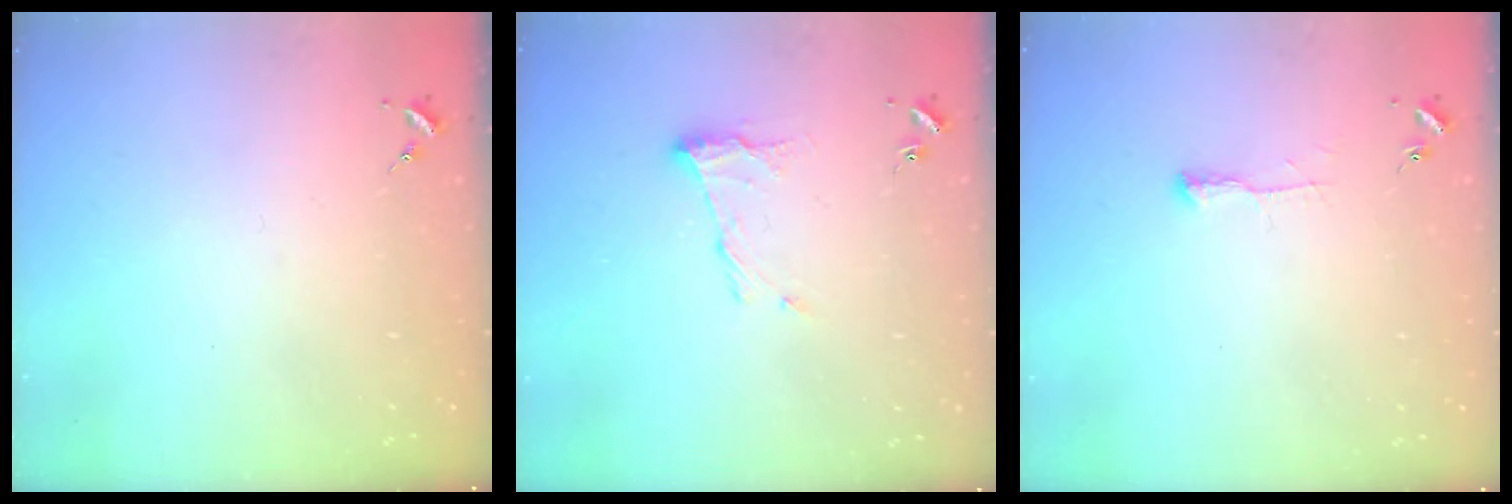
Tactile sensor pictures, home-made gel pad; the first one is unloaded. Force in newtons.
{"total": 9.4, "press": 9.4, "slide": 0.2}
{"total": 5.5, "press": 5.5, "slide": 0.5}